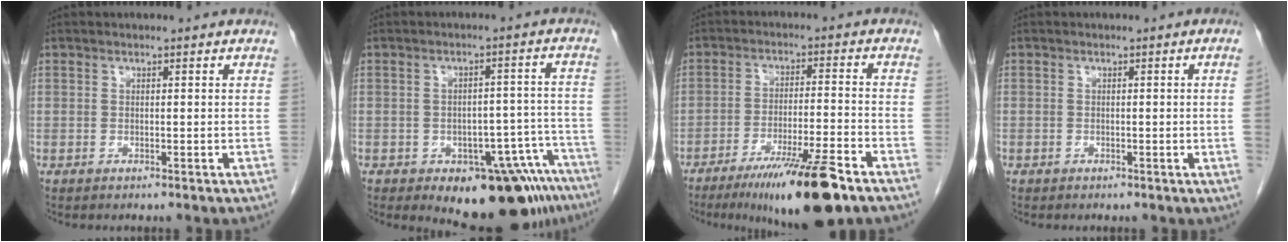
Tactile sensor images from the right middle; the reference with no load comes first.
{"total": 14.4, "force": [-10.5, 4.5, 8.8], "torque": [-0.039, 0.026, -0.132]}
{"total": 13.5, "force": [-9.1, 0.6, 10.0], "torque": [-0.154, -0.026, -0.147]}
{"total": 1.4, "force": [-0.3, -0.5, 1.3], "torque": [-0.014, -0.001, -0.006]}